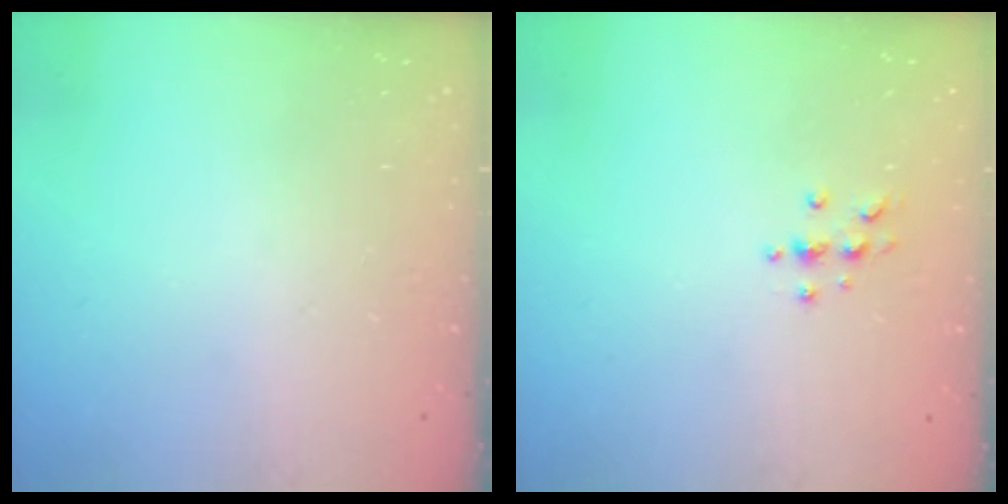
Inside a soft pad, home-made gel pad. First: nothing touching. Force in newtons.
{"total": 3.3, "press": 3.3, "slide": 0.4}